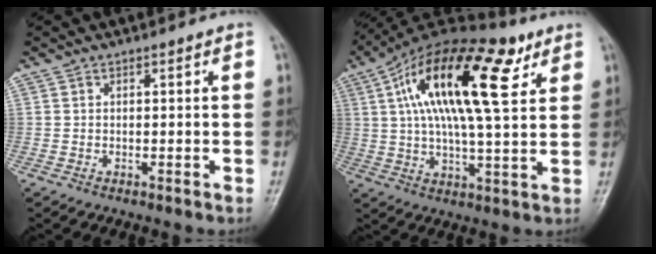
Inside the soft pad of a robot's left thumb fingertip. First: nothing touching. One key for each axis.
{"total": 23.0, "fx": 8.6, "fy": 8.2, "fz": 19.6, "tx": -0.332, "ty": 0.006, "tz": 0.138}